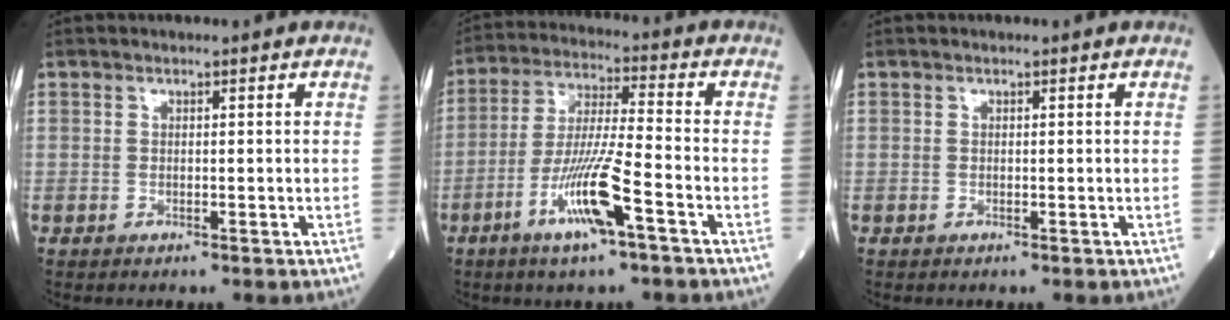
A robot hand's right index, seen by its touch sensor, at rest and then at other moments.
{"total": 11.0, "force": [-5.1, 0.3, 9.7], "torque": [-0.189, -0.010, -0.097]}
{"total": 0.0}